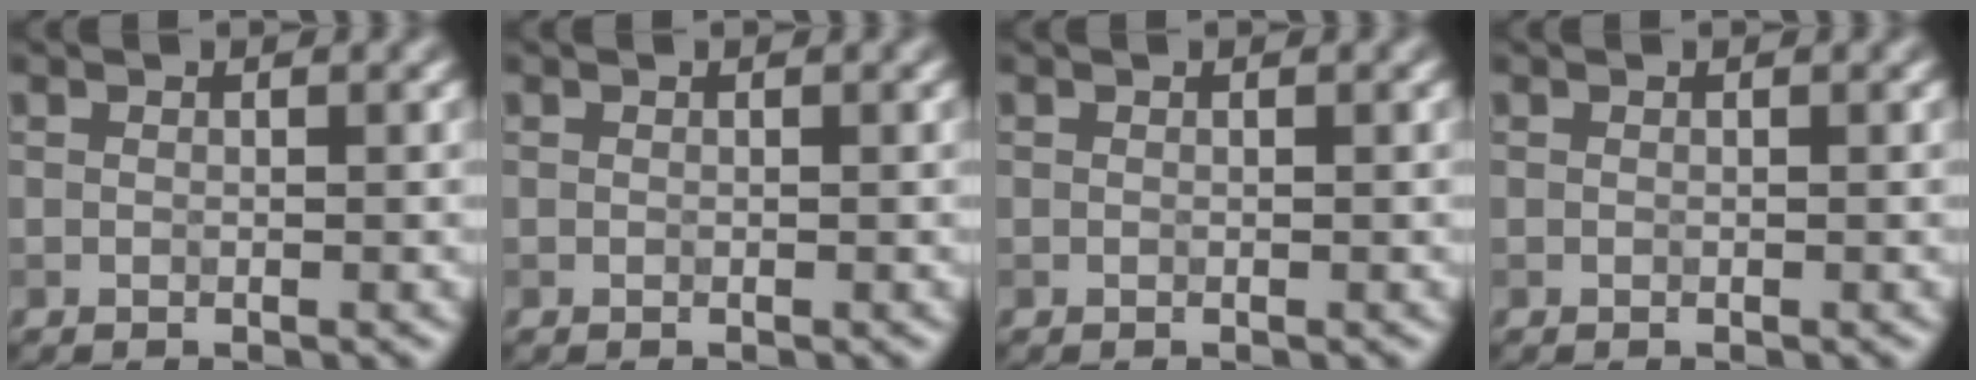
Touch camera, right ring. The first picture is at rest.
{"total": 0.0}
{"total": 0.0}
{"total": 0.0}